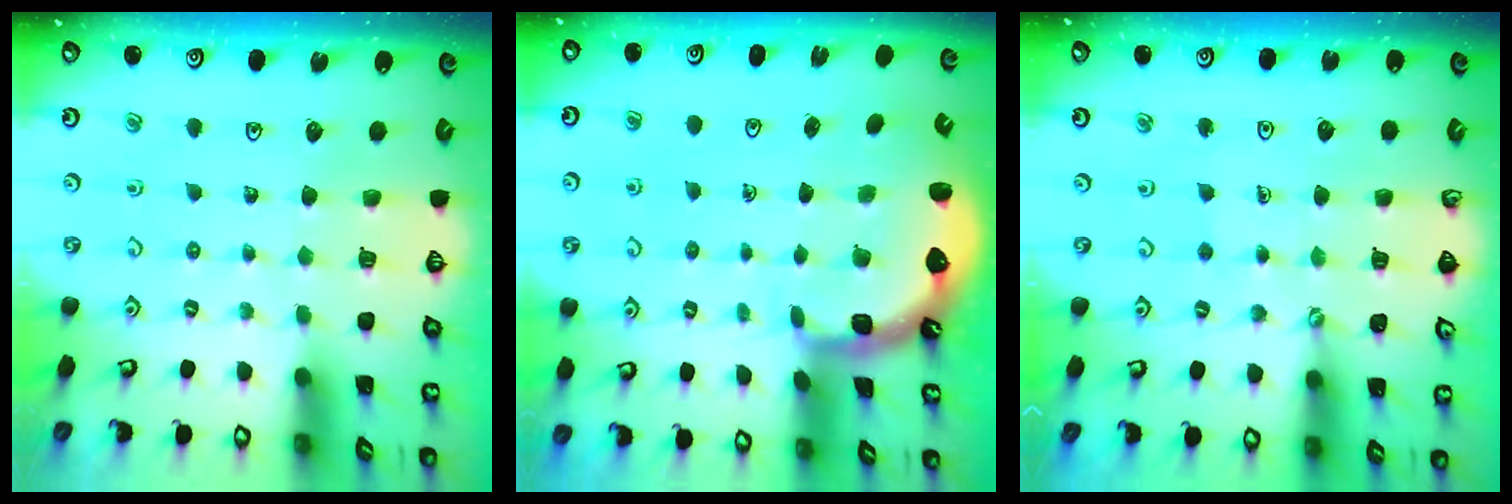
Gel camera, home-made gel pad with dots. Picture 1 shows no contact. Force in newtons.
{"total": 2.7, "press": 1.5, "slide": 2.2}
{"total": 0.5, "press": 0.5, "slide": 0.1}